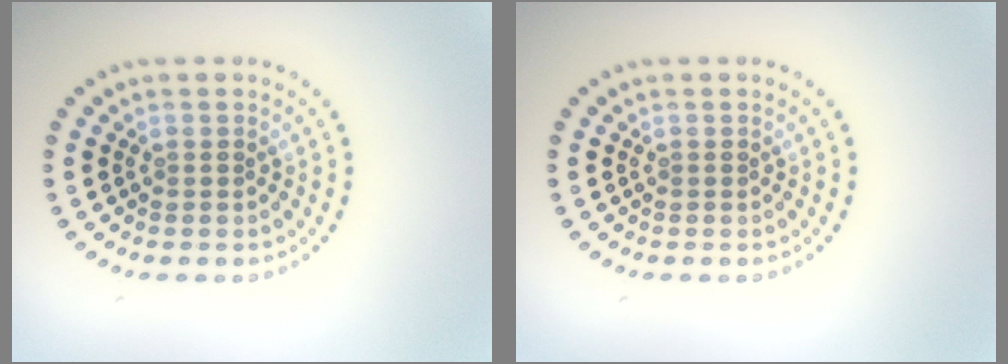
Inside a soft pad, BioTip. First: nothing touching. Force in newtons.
{"total": 0.0}